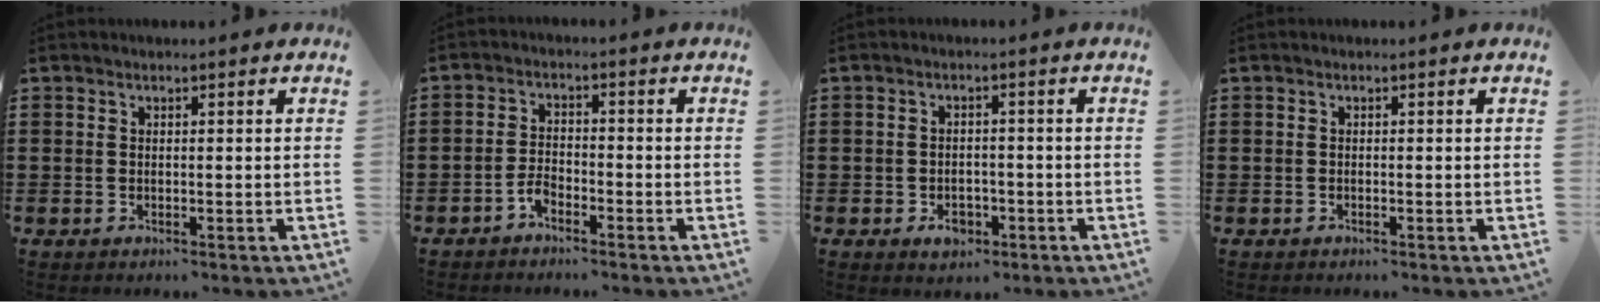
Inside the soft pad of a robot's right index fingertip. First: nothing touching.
{"total": 2.6, "force": [-2.0, 1.2, 1.1], "torque": [-0.025, 0.007, -0.040]}
{"total": 3.0, "force": [-1.4, 2.0, 1.7], "torque": [-0.024, -0.001, -0.030]}
{"total": 0.0}